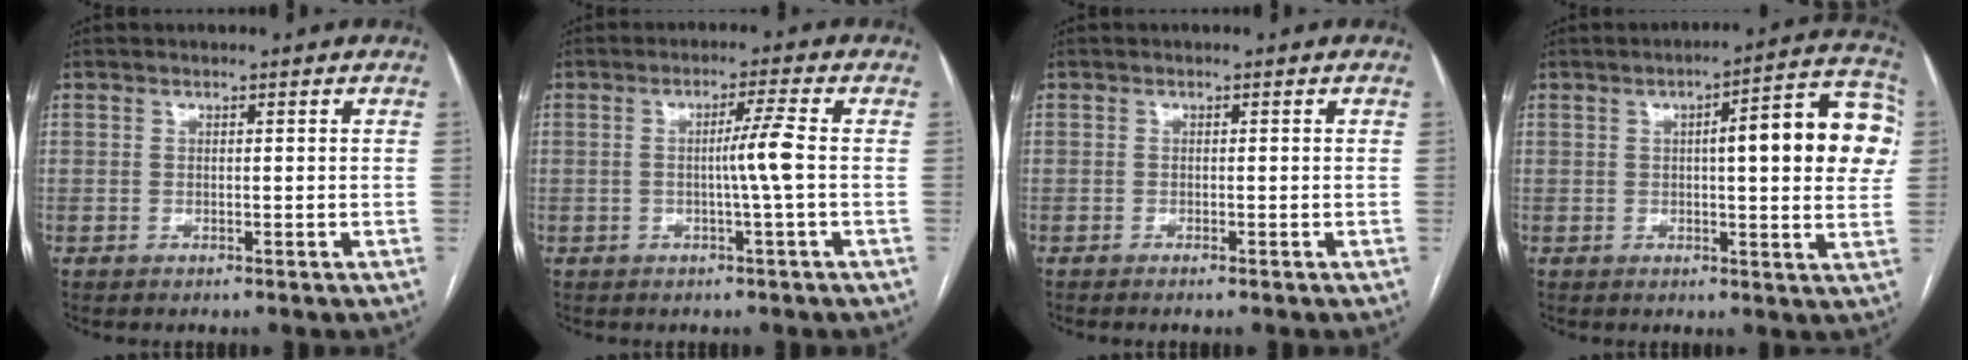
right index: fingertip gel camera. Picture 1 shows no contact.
{"total": 4.2, "force": [-0.5, -1.1, 4.1], "torque": [-0.071, 0.004, -0.008]}
{"total": 0.7, "force": [-0.6, -0.1, 0.4], "torque": [-0.010, -0.001, -0.010]}
{"total": 14.0, "force": [2.2, 2.8, 13.6], "torque": [-0.163, 0.032, 0.020]}